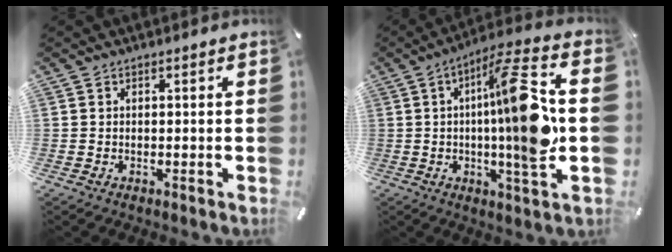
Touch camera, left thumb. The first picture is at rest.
{"total": 18.1, "force": [1.2, 2.4, 17.9], "torque": [-0.292, -0.008, 0.006]}